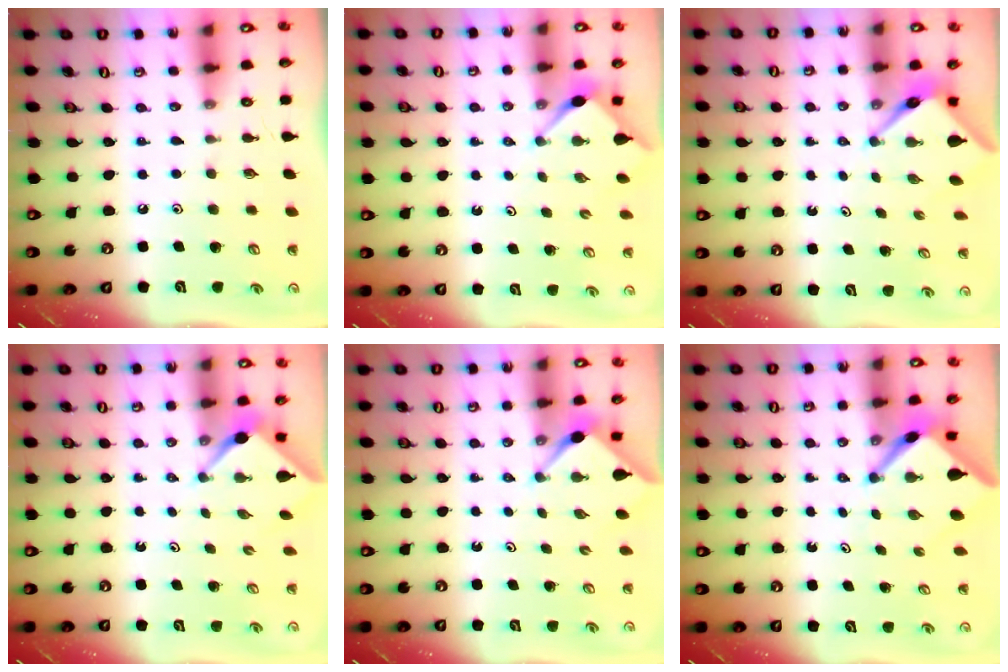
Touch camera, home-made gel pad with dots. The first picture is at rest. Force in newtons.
{"total": 2.8, "press": 2.8, "slide": 0.3}
{"total": 4.0, "press": 4.0, "slide": 0.2}
{"total": 2.4, "press": 2.4, "slide": 0.3}
{"total": 3.0, "press": 3.0, "slide": 0.3}
{"total": 3.8, "press": 3.8, "slide": 0.2}